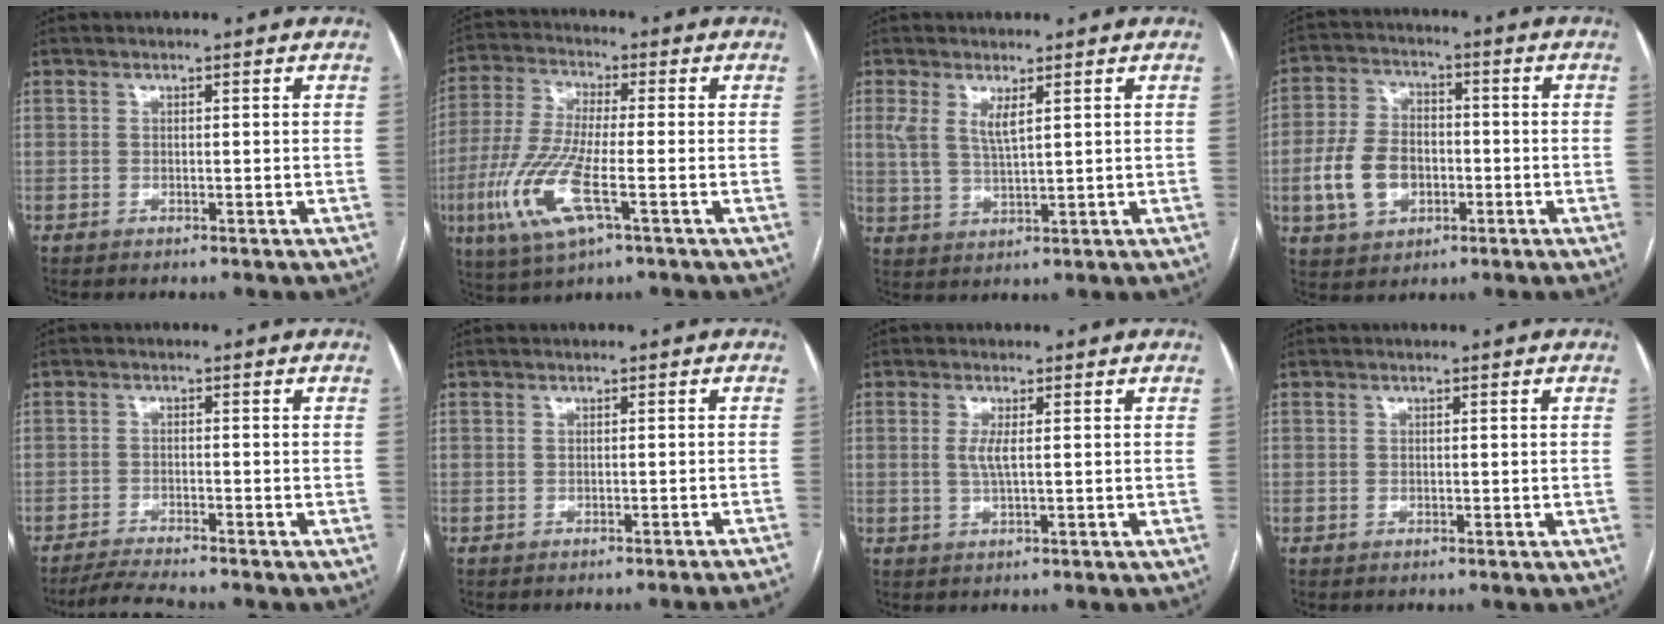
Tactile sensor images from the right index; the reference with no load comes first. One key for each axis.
{"total": 12.2, "fx": -4.1, "fy": 2.1, "fz": 11.3, "tx": -0.251, "ty": -0.018, "tz": -0.078}
{"total": 4.3, "fx": 2.0, "fy": 1.0, "fz": 3.6, "tx": -0.083, "ty": 0.001, "tz": 0.047}
{"total": 9.4, "fx": -2.3, "fy": 6.5, "fz": 6.5, "tx": -0.149, "ty": 0.017, "tz": -0.037}
{"total": 4.8, "fx": -4.5, "fy": -0.3, "fz": 1.8, "tx": -0.034, "ty": -0.018, "tz": -0.077}
{"total": 6.6, "fx": -6.2, "fy": -1.8, "fz": 1.6, "tx": 0.002, "ty": -0.020, "tz": -0.068}
{"total": 2.3, "fx": 0.3, "fy": 0.1, "fz": 2.3, "tx": -0.056, "ty": -0.003, "tz": 0.007}
{"total": 0.0}